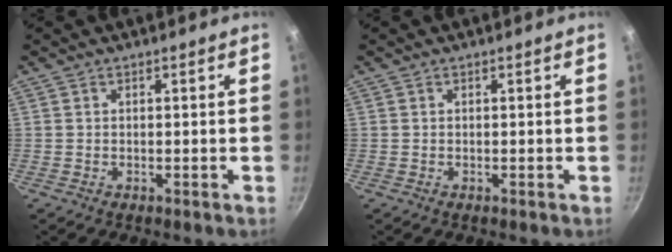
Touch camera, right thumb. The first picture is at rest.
{"total": 0.0}